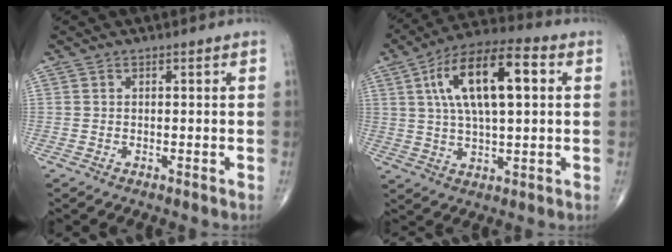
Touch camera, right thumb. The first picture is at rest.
{"total": 16.8, "force": [4.2, 6.6, 14.9], "torque": [-0.257, 0.017, 0.067]}